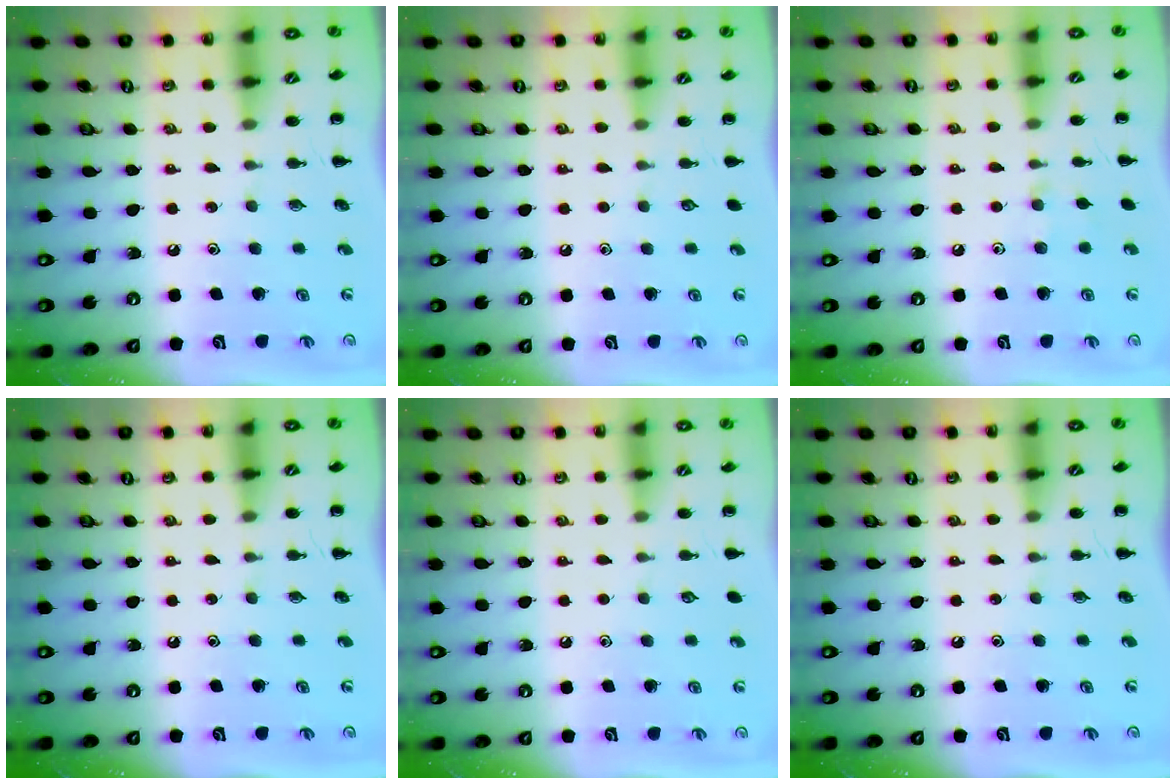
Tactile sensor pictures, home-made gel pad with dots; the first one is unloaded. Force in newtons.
{"total": 0.0}
{"total": 4.4, "press": 4.1, "slide": 1.5}
{"total": 0.0}
{"total": 0.0}
{"total": 0.0}